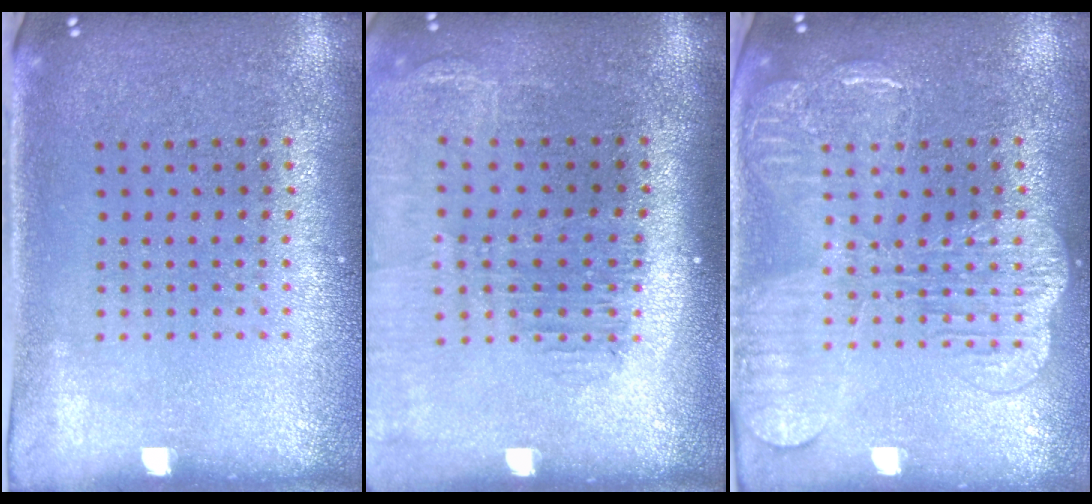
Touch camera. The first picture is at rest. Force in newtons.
{"total": 1.6, "press": 1.5, "slide": 0.6}
{"total": 2.6, "press": 2.6, "slide": 0.3}